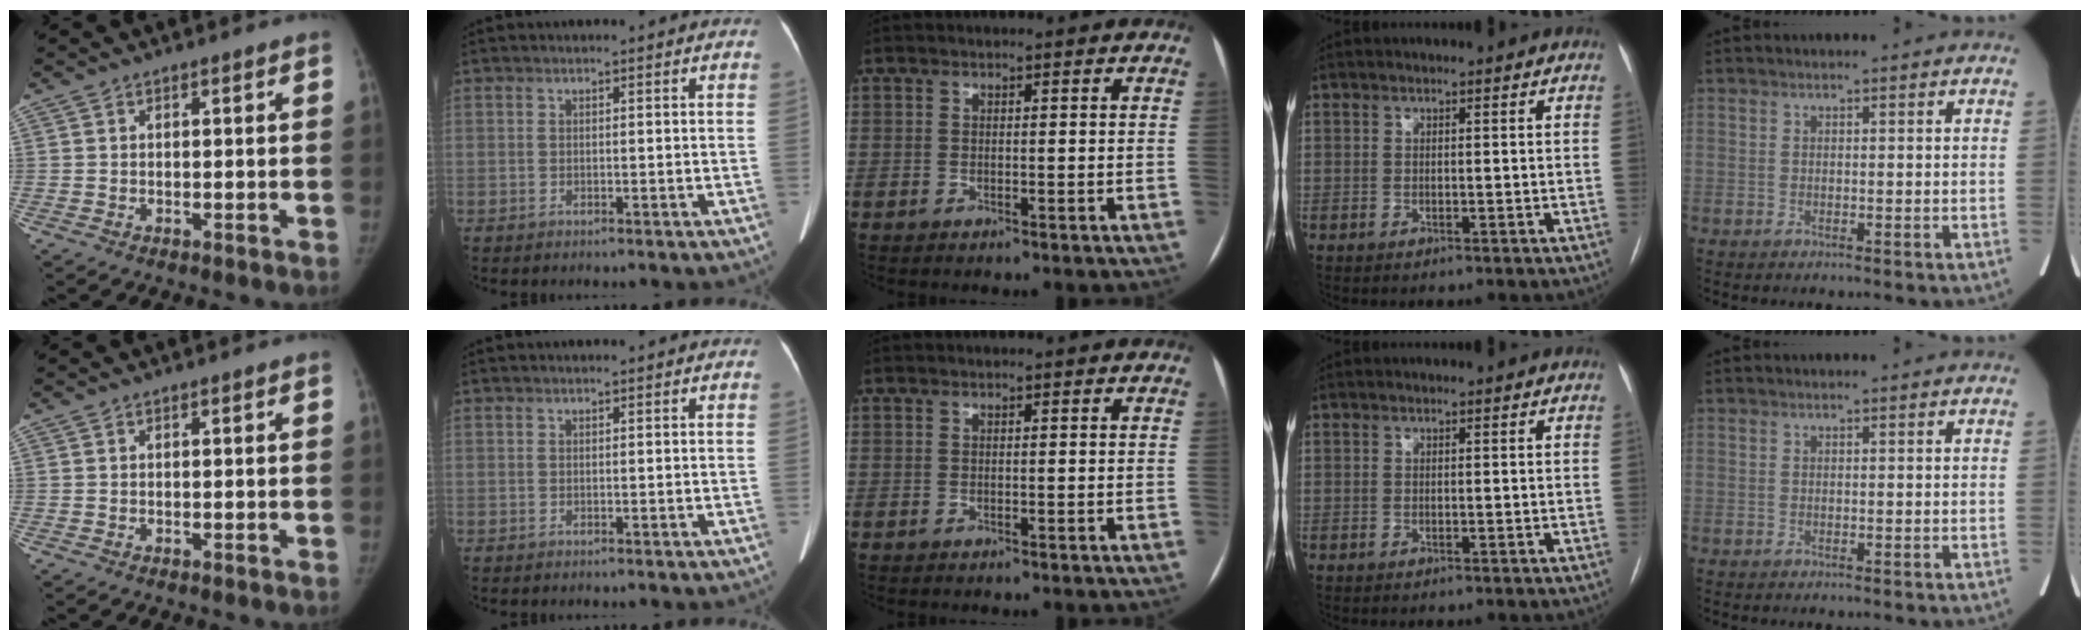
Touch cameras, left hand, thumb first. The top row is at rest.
{}